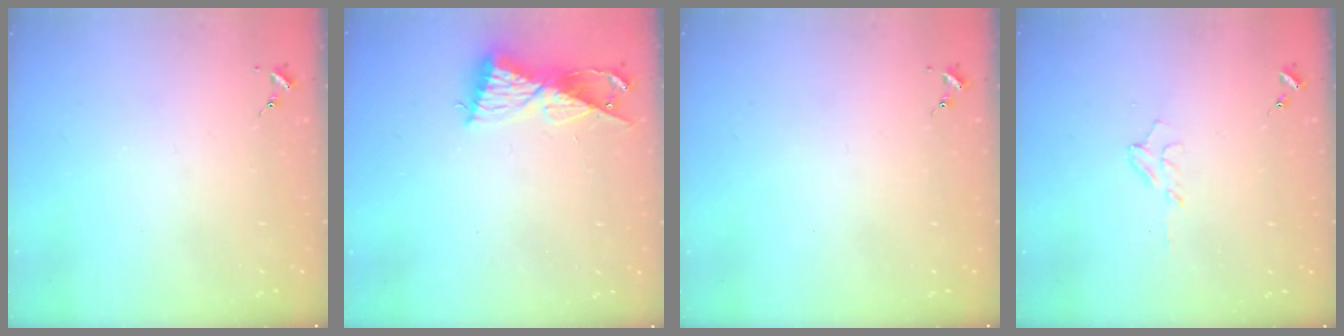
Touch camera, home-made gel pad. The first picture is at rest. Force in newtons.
{"total": 9.4, "press": 9.4, "slide": 0.6}
{"total": 0.0}
{"total": 5.6, "press": 5.6, "slide": 0.9}